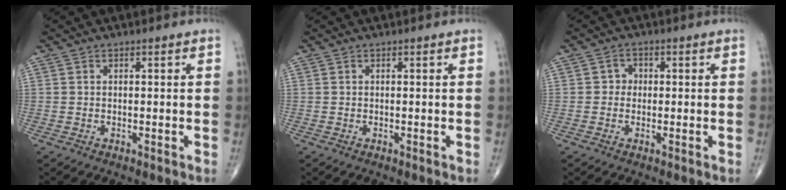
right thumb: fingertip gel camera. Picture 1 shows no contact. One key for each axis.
{"total": 0.0}
{"total": 2.2, "fx": -0.1, "fy": 2.1, "fz": 0.8, "tx": 0.005, "ty": 0.008, "tz": -0.007}